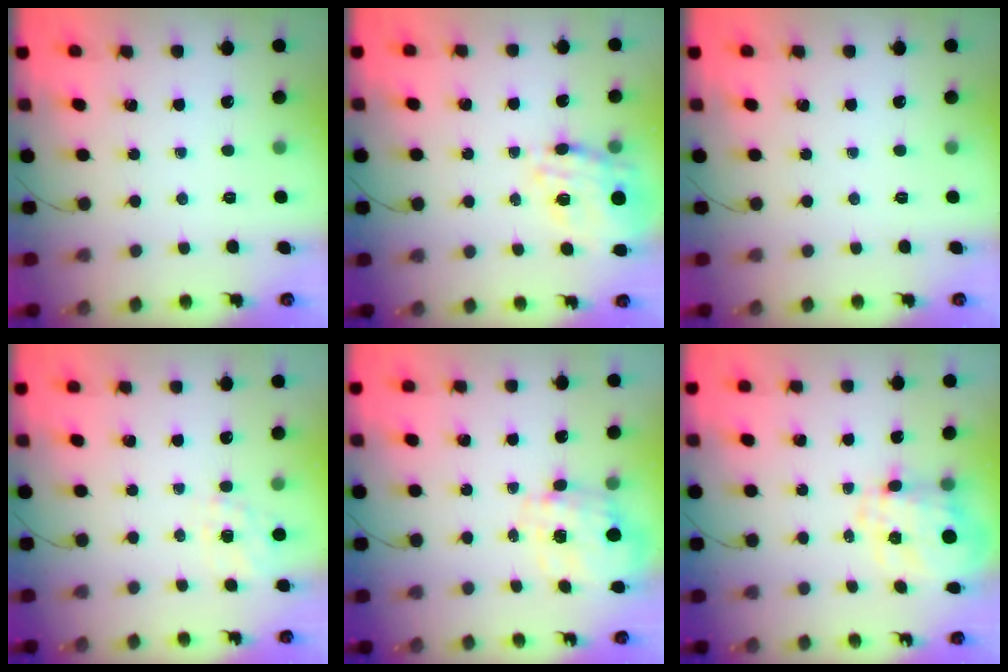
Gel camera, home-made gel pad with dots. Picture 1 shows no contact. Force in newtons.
{"total": 15.6, "press": 15.2, "slide": 3.4}
{"total": 0.0}
{"total": 5.8, "press": 5.7, "slide": 1.5}
{"total": 2.7, "press": 2.6, "slide": 1.0}
{"total": 7.1, "press": 6.9, "slide": 1.6}